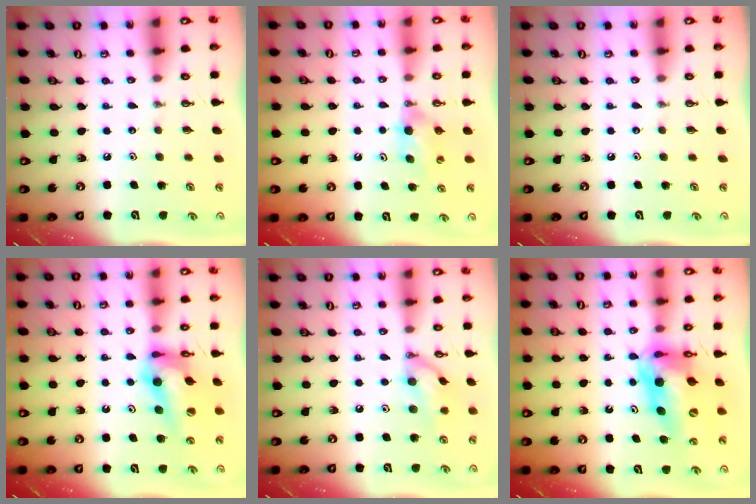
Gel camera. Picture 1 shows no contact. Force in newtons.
{"total": 5.8, "press": 4.2, "slide": 4.0}
{"total": 0.0}
{"total": 14.2, "press": 14.2, "slide": 1.5}
{"total": 12.0, "press": 11.8, "slide": 1.6}
{"total": 15.7, "press": 15.7, "slide": 1.6}